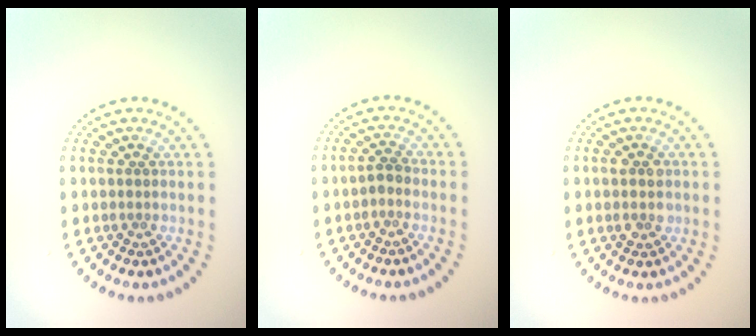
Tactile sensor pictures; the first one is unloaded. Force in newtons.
{"total": 1.0, "press": 0.9, "slide": 0.6}
{"total": 2.2, "press": 2.1, "slide": 0.1}